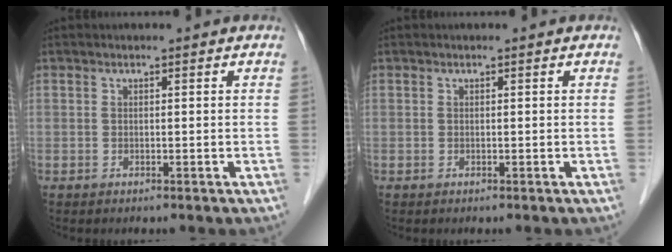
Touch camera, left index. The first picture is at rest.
{"total": 0.0}